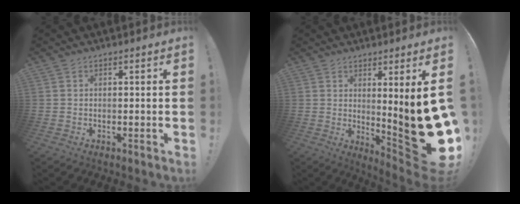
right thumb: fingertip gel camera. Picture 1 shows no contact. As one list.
[{"total": 16.1, "force": [1.3, 2.0, 15.9], "torque": [-0.209, -0.044, 0.032]}]